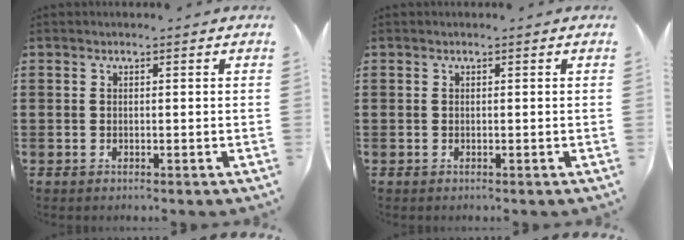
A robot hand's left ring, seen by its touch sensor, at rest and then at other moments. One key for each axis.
{"total": 0.0}